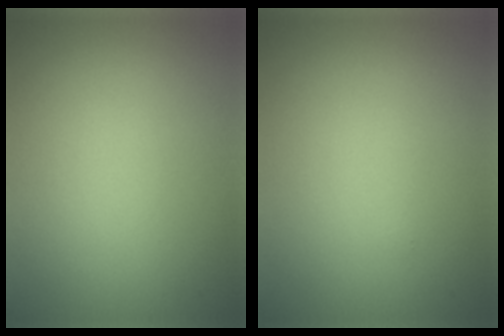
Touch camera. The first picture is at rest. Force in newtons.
{"total": 0.0}